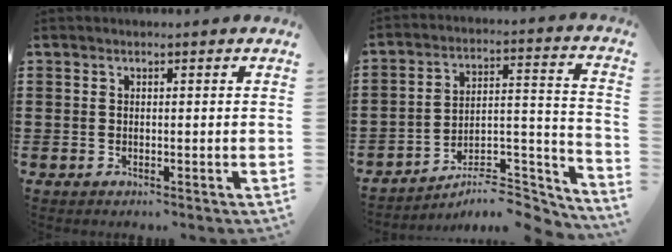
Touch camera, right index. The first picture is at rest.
{"total": 7.6, "force": [-6.6, 1.8, 3.3], "torque": [-0.043, 0.005, -0.125]}